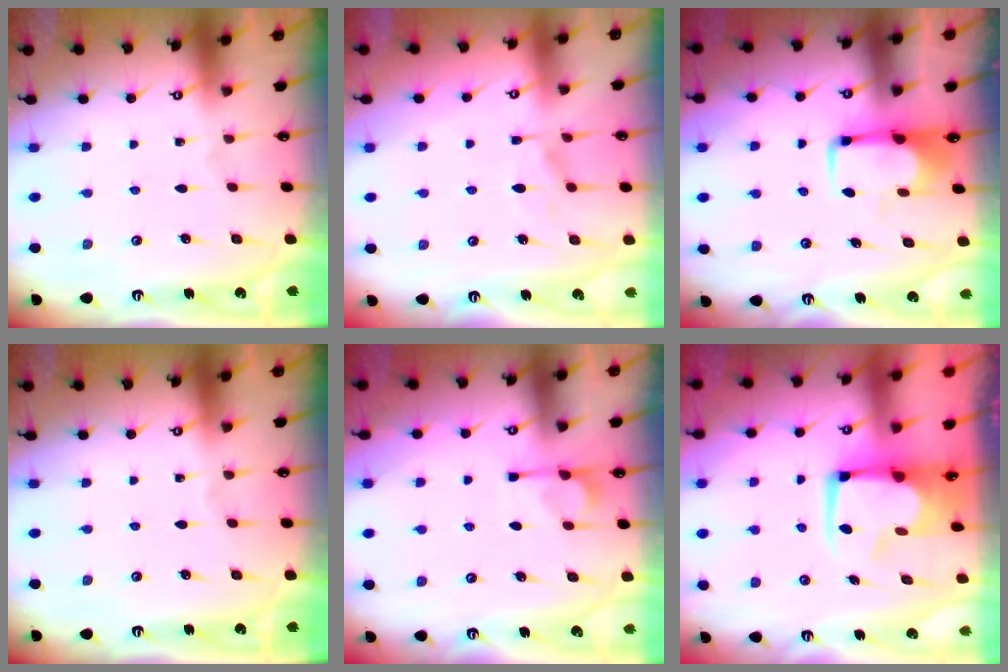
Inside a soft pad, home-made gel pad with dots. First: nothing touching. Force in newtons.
{"total": 1.4, "press": 0.3, "slide": 1.4}
{"total": 6.6, "press": 6.6, "slide": 1.0}
{"total": 0.0}
{"total": 1.2, "press": 0.3, "slide": 1.1}
{"total": 6.9, "press": 6.9, "slide": 0.7}